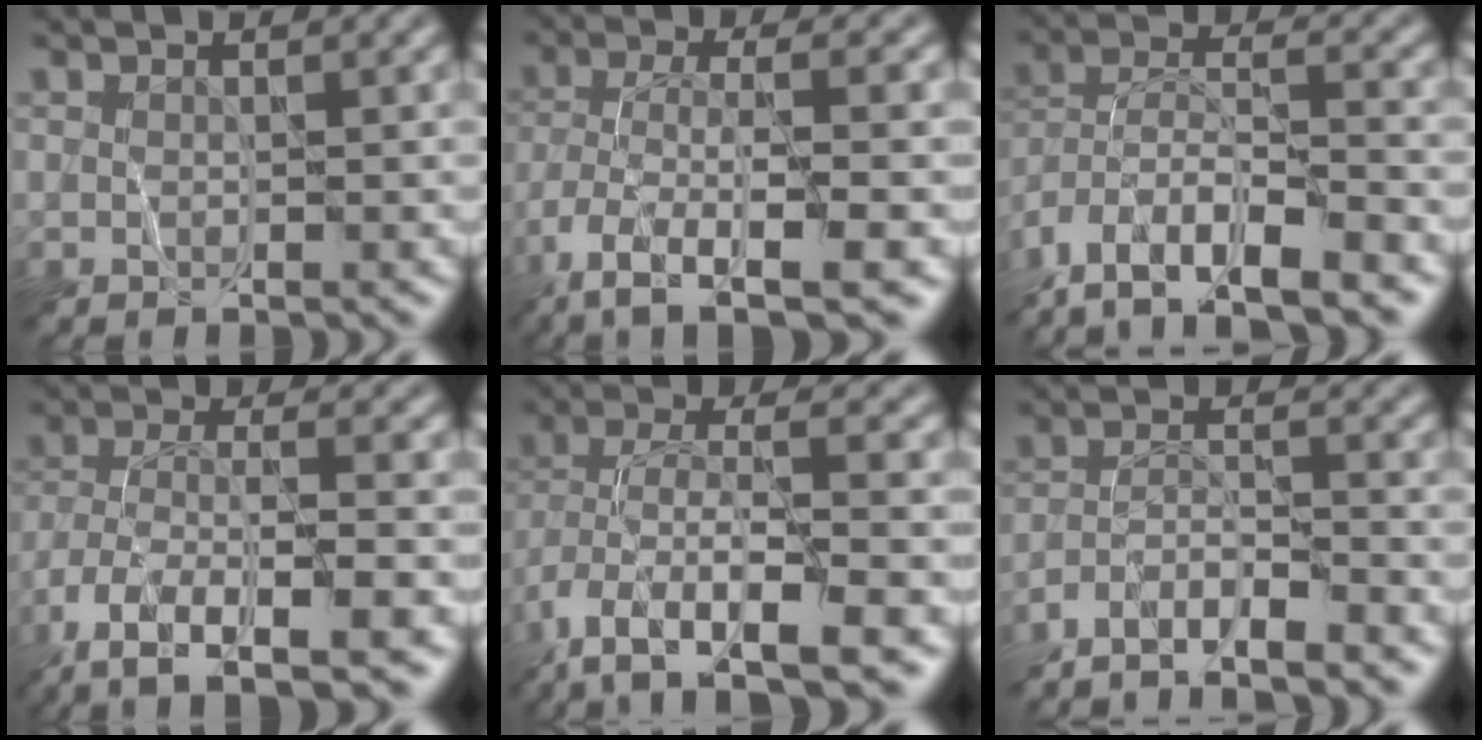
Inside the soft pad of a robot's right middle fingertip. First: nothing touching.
{"total": 9.1, "force": [-4.9, 2.6, 7.2], "torque": [-0.134, 0.001, -0.087]}
{"total": 13.4, "force": [-10.0, 4.5, 7.7], "torque": [-0.143, -0.002, -0.159]}
{"total": 11.1, "force": [-6.6, 3.5, 8.2], "torque": [-0.158, 0.000, -0.115]}
{"total": 11.2, "force": [-5.2, 4.1, 9.0], "torque": [-0.177, 0.001, -0.092]}
{"total": 6.0, "force": [-5.1, 1.0, 3.0], "torque": [-0.044, 0.006, -0.093]}